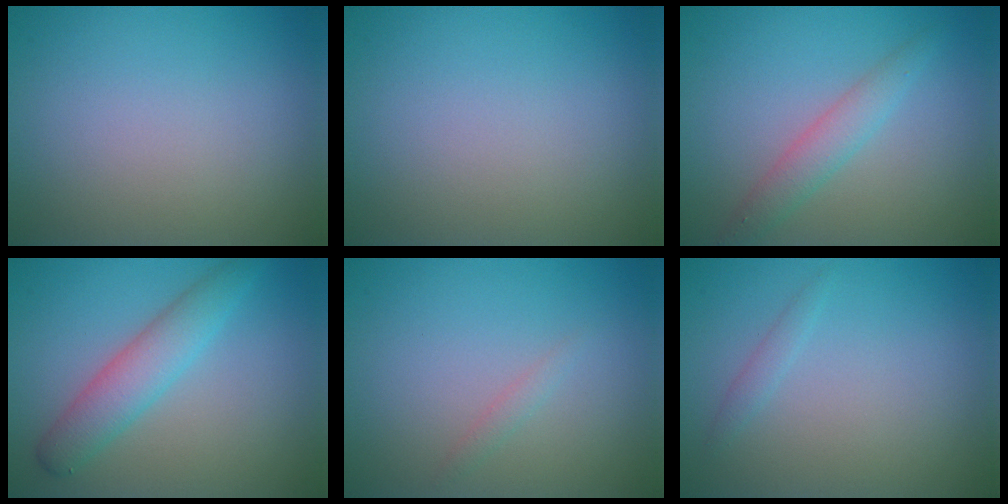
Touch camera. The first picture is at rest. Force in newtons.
{"total": 0.0}
{"total": 2.3, "press": 2.3, "slide": 0.1}
{"total": 3.9, "press": 3.9, "slide": 0.1}
{"total": 0.7, "press": 0.7, "slide": 0.0}
{"total": 0.8, "press": 0.8, "slide": 0.0}